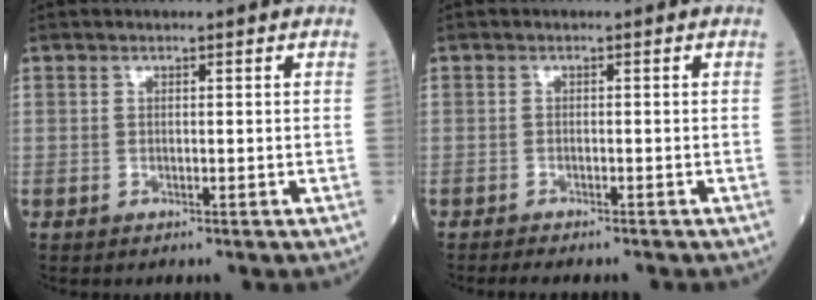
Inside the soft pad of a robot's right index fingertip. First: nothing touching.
{"total": 4.2, "force": [-3.6, 0.7, 1.9], "torque": [-0.025, -0.008, -0.047]}